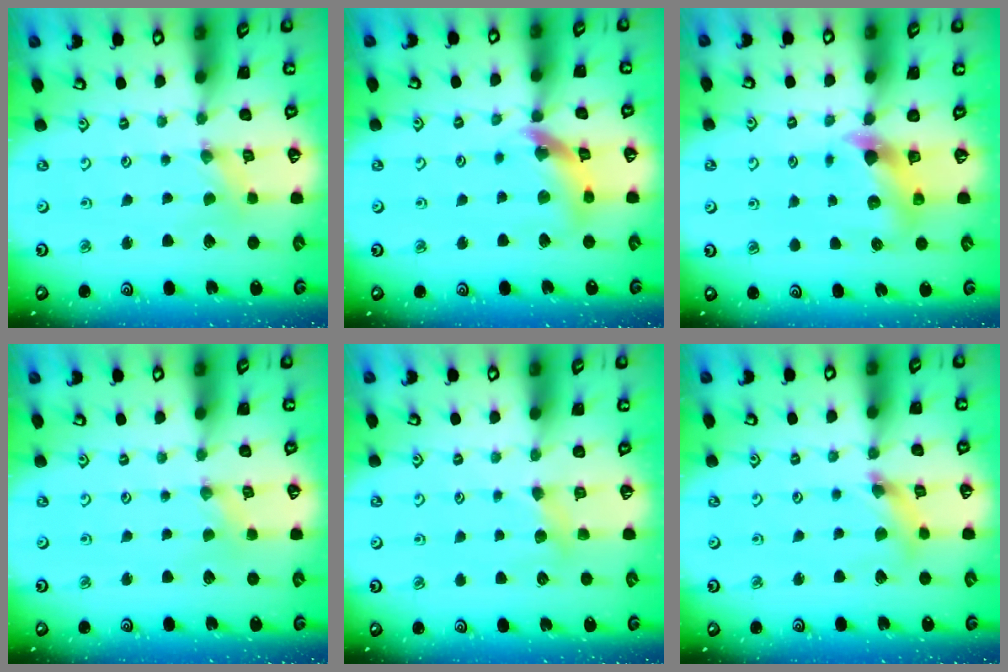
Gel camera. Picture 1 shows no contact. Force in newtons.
{"total": 13.0, "press": 12.9, "slide": 1.5}
{"total": 6.1, "press": 6.1, "slide": 0.7}
{"total": 0.0}
{"total": 3.6, "press": 3.5, "slide": 0.5}
{"total": 5.9, "press": 5.9, "slide": 0.5}